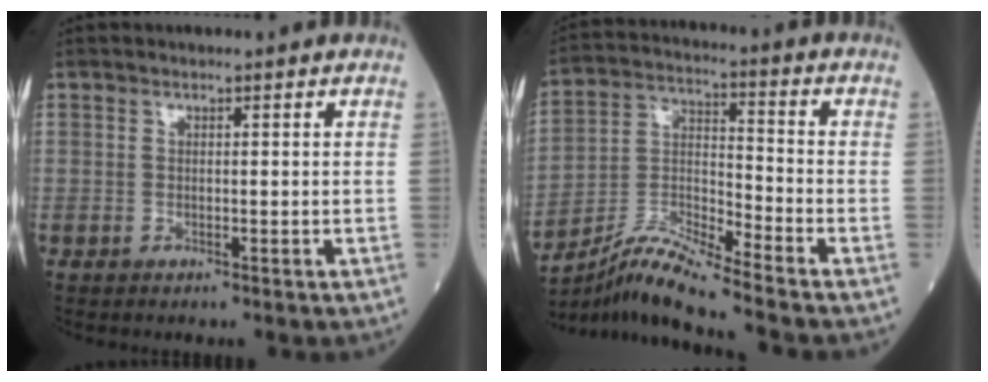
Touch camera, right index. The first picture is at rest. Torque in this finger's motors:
{"motor_torque": [-0.28, -0.65, 0.15, 0.04]}